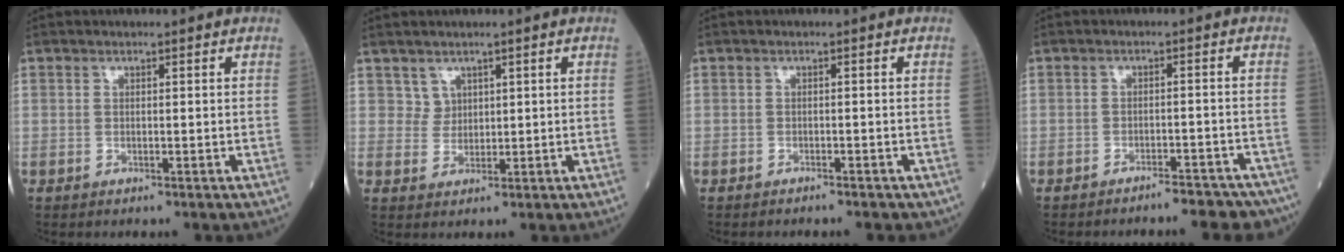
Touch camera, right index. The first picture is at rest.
{"total": 2.0, "force": [1.1, 1.6, 0.0], "torque": [0.011, 0.003, 0.015]}
{"total": 3.0, "force": [-2.6, 1.0, 1.2], "torque": [-0.020, -0.004, -0.025]}
{"total": 7.8, "force": [-7.2, 1.6, 2.6], "torque": [-0.012, 0.007, -0.086]}